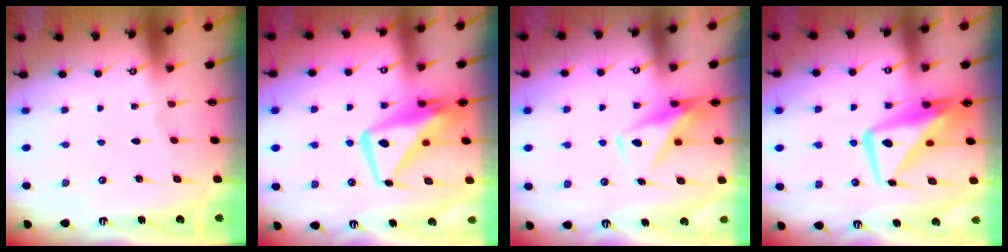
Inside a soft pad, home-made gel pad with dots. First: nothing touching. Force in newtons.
{"total": 12.0, "press": 11.9, "slide": 1.2}
{"total": 8.8, "press": 8.7, "slide": 0.9}
{"total": 11.2, "press": 11.1, "slide": 1.7}